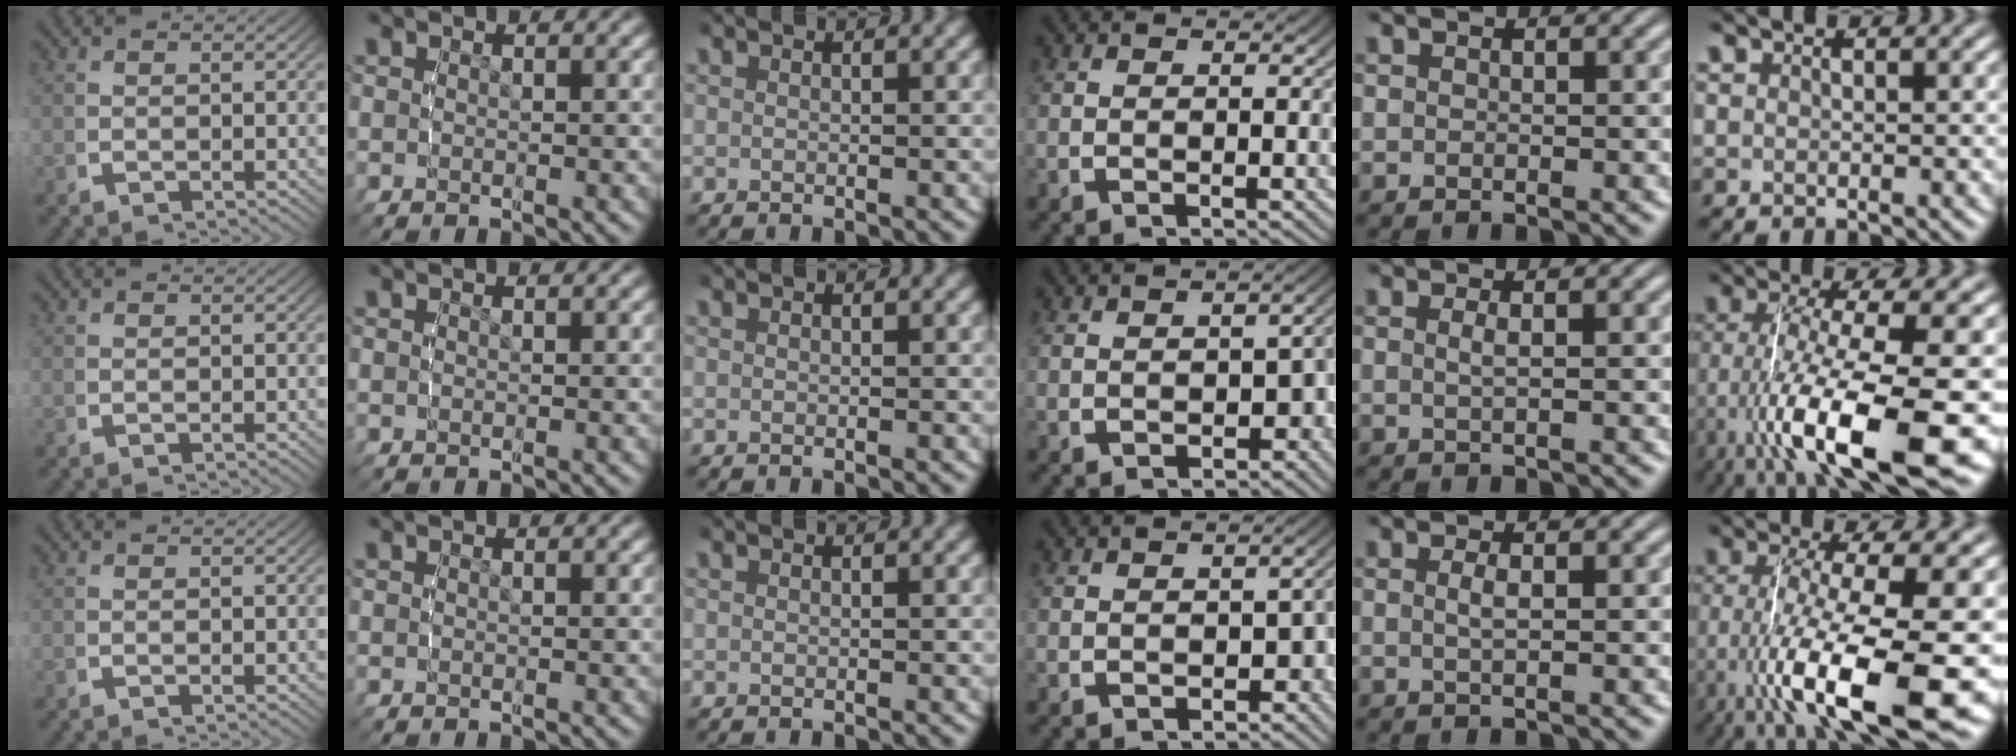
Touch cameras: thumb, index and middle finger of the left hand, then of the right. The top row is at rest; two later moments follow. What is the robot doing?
{"motion": "lift_and_place", "object": "condiment"}